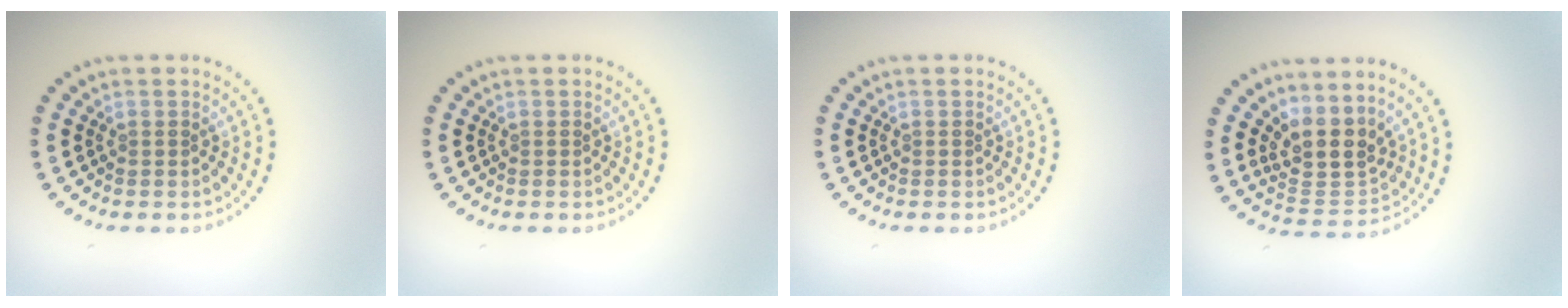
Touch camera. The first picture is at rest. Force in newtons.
{"total": 0.0}
{"total": 0.0}
{"total": 4.1, "press": 3.2, "slide": 2.5}